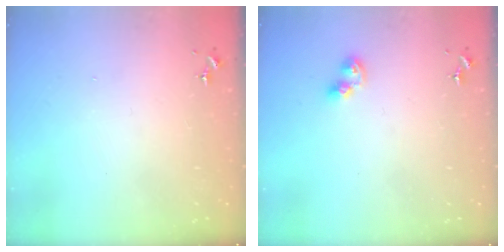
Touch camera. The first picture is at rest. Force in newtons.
{"total": 6.0, "press": 6.0, "slide": 0.3}